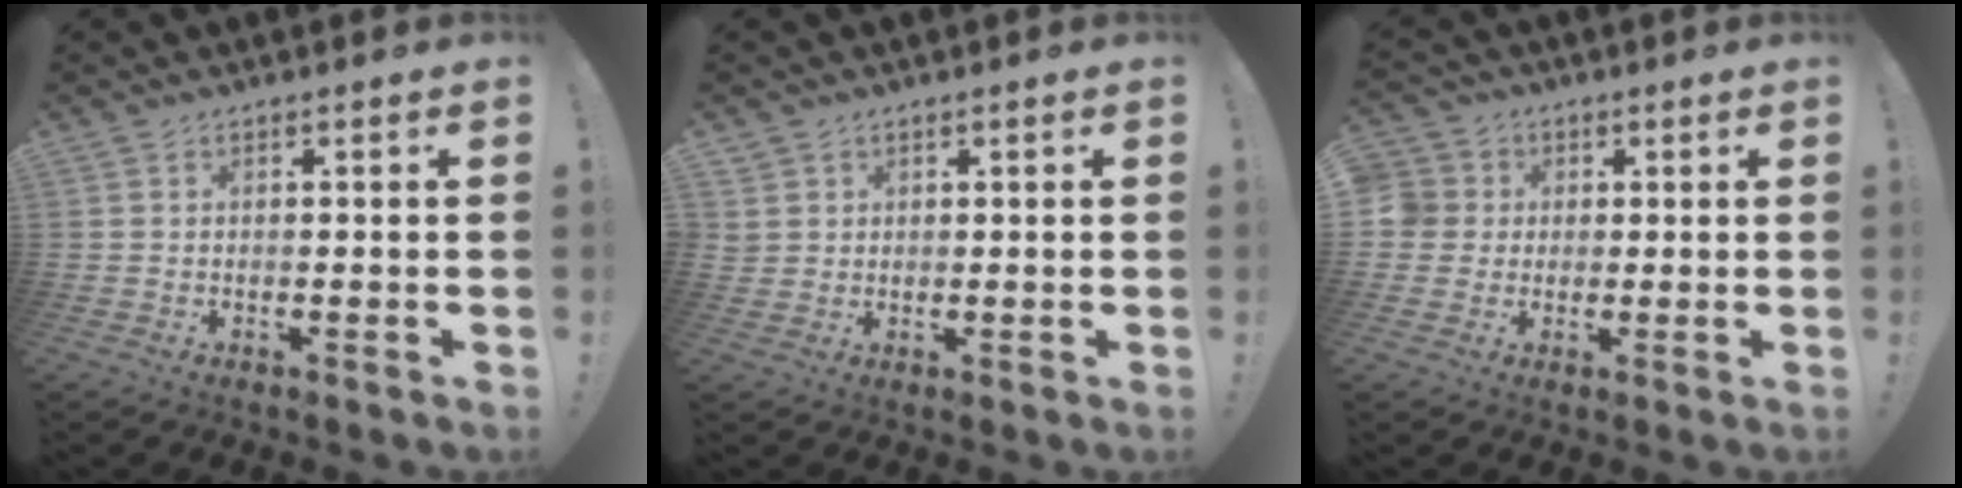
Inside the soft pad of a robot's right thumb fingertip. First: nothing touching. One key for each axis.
{"total": 2.2, "fx": 1.3, "fy": 1.8, "fz": 0.3, "tx": -0.005, "ty": -0.006, "tz": 0.025}
{"total": 6.2, "fx": 0.6, "fy": 6.0, "fz": 1.5, "tx": -0.041, "ty": 0.005, "tz": 0.013}